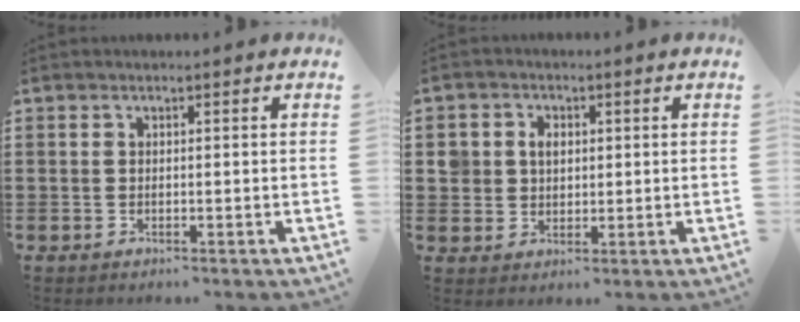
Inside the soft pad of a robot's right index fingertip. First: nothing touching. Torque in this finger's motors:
{"motor_torque": [0.72, 0.25, 0.12, 0.03]}